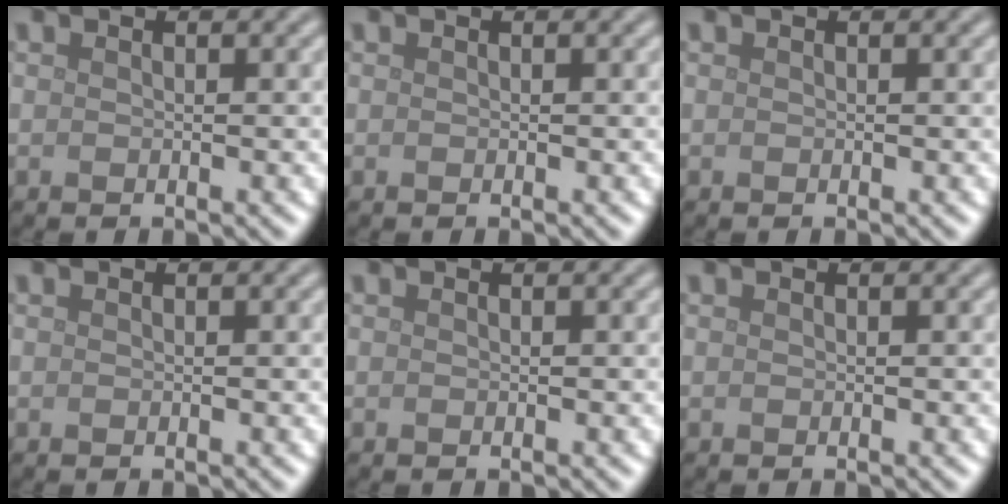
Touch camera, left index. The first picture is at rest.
{"total": 0.0}
{"total": 0.0}
{"total": 0.0}
{"total": 0.0}
{"total": 0.0}